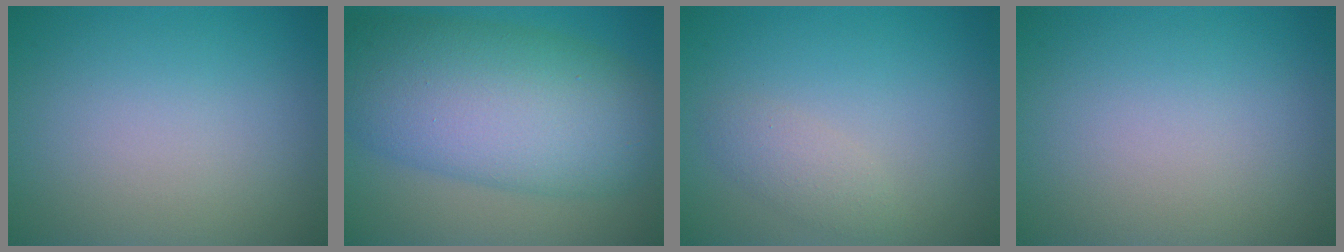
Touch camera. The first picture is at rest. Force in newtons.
{"total": 11.9, "press": 11.9, "slide": 0.3}
{"total": 1.6, "press": 1.6, "slide": 0.1}
{"total": 0.0}